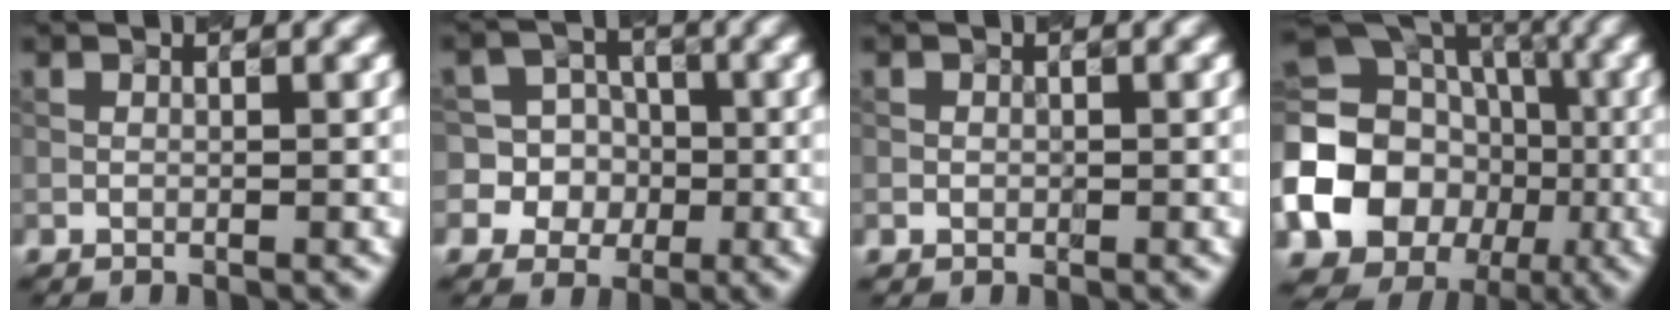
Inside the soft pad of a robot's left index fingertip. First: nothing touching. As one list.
[{"total": 9.5, "force": [-0.4, 9.2, 2.2], "torque": [-0.063, 0.033, -0.020]}, {"total": 0.5, "force": [0.0, 0.5, 0.1], "torque": [0.004, -0.004, -0.002]}, {"total": 17.6, "force": [-3.4, 15.3, 7.9], "torque": [-0.165, -0.019, -0.089]}]